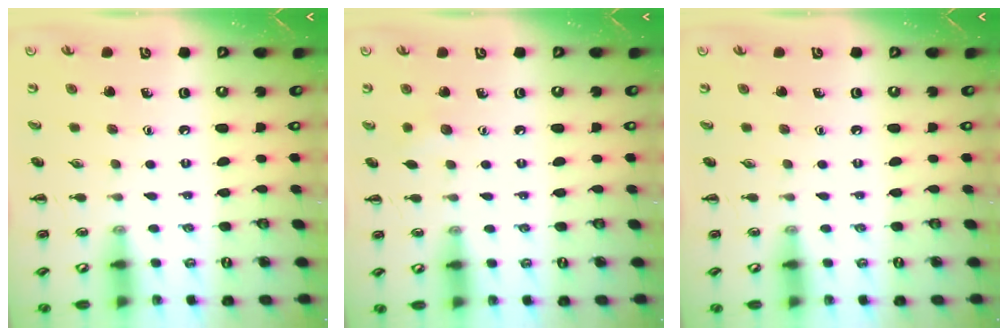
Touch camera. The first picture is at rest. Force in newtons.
{"total": 5.0, "press": 4.9, "slide": 1.0}
{"total": 0.0}